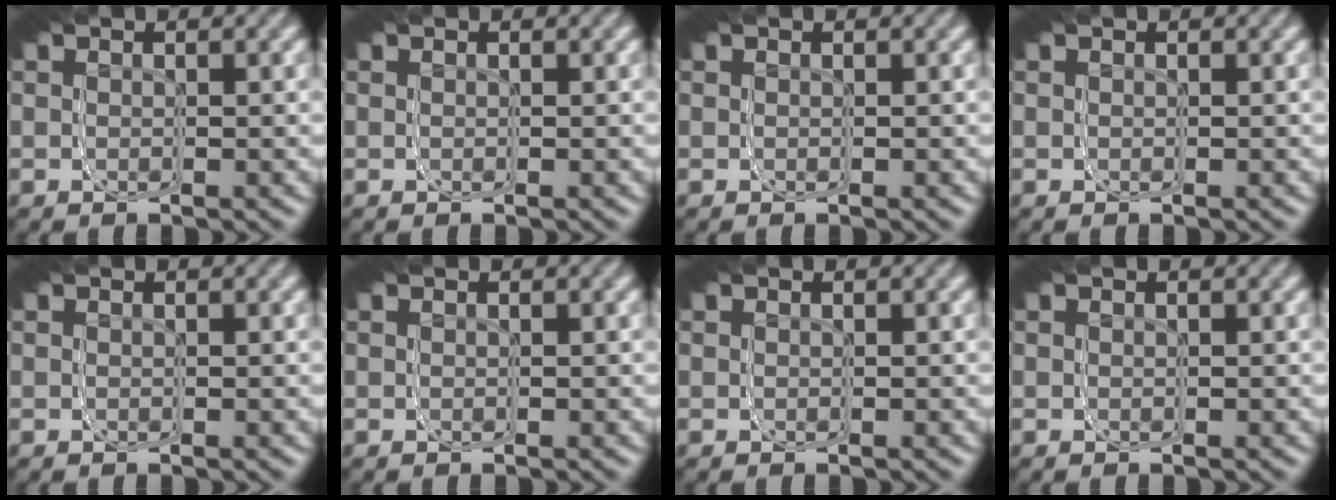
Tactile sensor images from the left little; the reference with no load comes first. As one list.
[{"total": 0.0}, {"total": 0.0}, {"total": 0.0}, {"total": 0.0}, {"total": 0.0}, {"total": 0.0}, {"total": 0.0}]